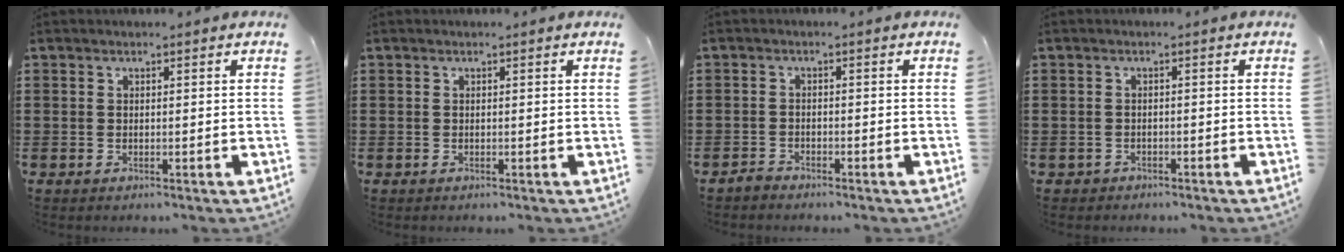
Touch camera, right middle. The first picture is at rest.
{"total": 0.0}
{"total": 1.5, "force": [-1.4, 0.5, 0.3], "torque": [-0.010, 0.002, -0.030]}
{"total": 1.0, "force": [-0.9, 0.4, 0.0], "torque": [-0.002, 0.002, -0.022]}